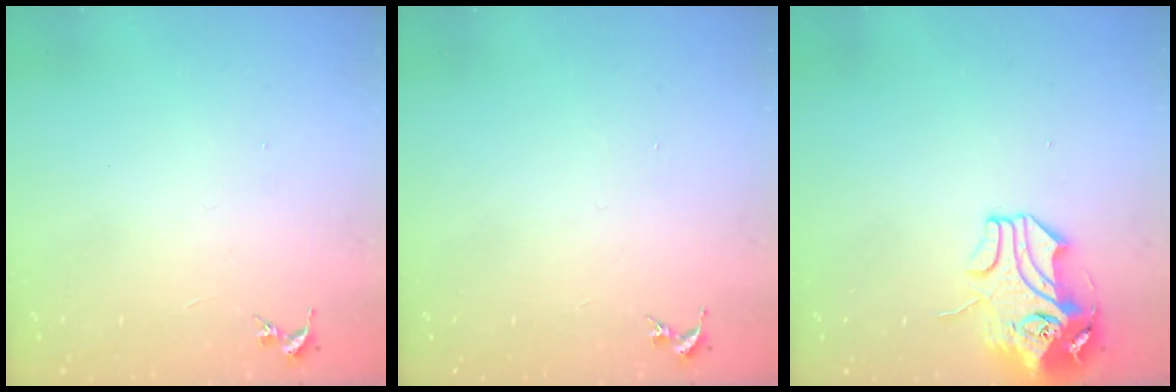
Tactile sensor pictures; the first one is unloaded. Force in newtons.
{"total": 0.0}
{"total": 10.3, "press": 10.2, "slide": 1.7}